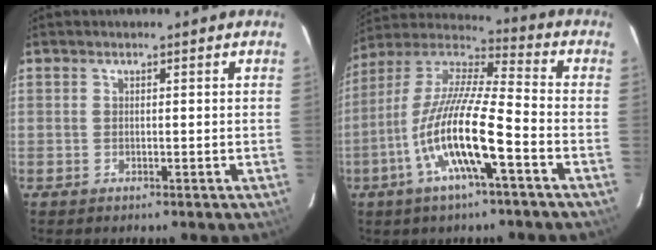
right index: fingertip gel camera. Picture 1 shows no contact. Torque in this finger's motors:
{"motor_torque": [1.25, -0.89, 1.05, 0.21]}